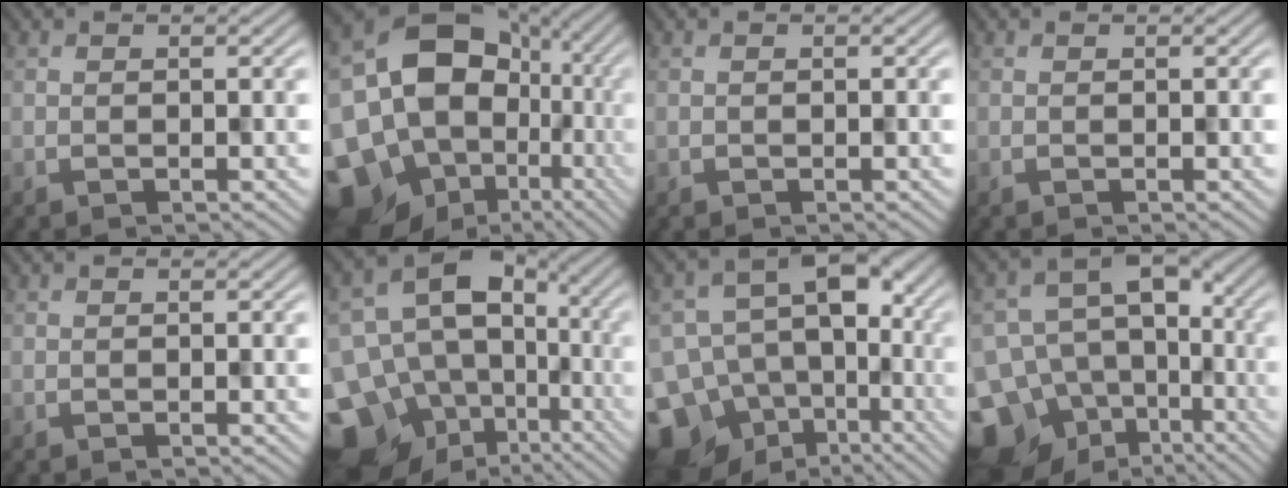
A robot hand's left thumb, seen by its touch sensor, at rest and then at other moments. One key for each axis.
{"total": 18.8, "fx": -3.0, "fy": 15.5, "fz": 10.1, "tx": -0.212, "ty": -0.019, "tz": -0.010}
{"total": 0.0}
{"total": 0.0}
{"total": 0.0}
{"total": 18.4, "fx": -5.1, "fy": 14.5, "fz": 10.2, "tx": -0.215, "ty": -0.019, "tz": -0.052}
{"total": 16.5, "fx": -5.7, "fy": 12.4, "fz": 9.2, "tx": -0.185, "ty": -0.011, "tz": -0.062}
{"total": 17.1, "fx": -7.3, "fy": 12.9, "fz": 8.5, "tx": -0.189, "ty": -0.021, "tz": -0.087}